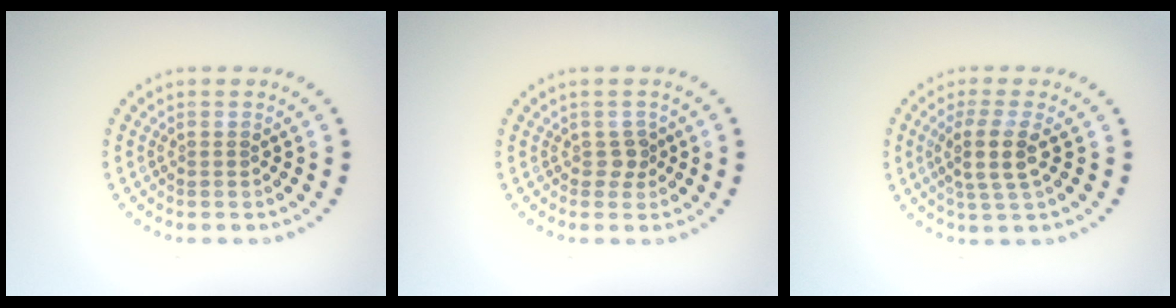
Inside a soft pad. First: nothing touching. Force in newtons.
{"total": 1.3, "press": 1.0, "slide": 0.8}
{"total": 3.2, "press": 2.7, "slide": 1.7}